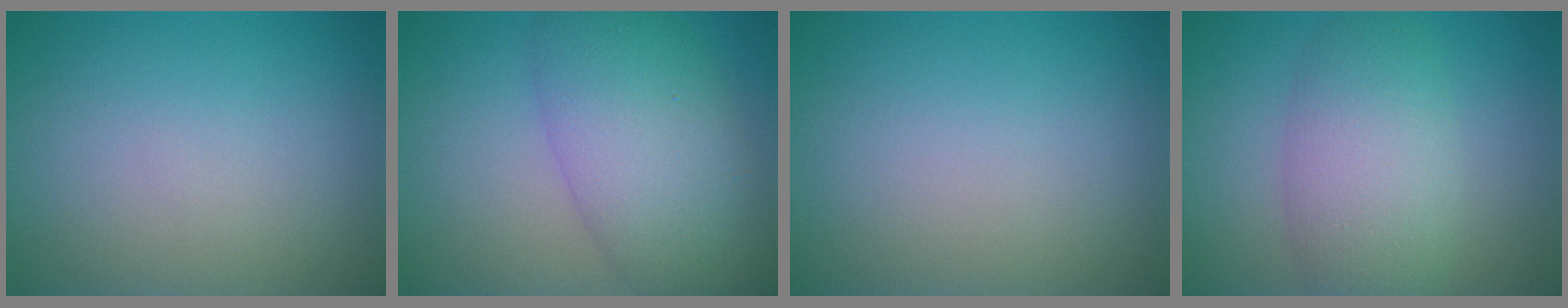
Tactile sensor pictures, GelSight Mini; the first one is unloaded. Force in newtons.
{"total": 8.1, "press": 8.1, "slide": 0.2}
{"total": 0.0}
{"total": 6.1, "press": 6.1, "slide": 0.2}